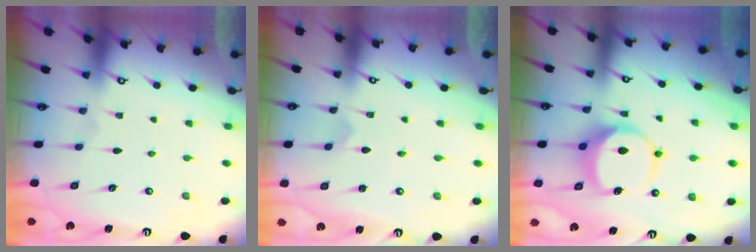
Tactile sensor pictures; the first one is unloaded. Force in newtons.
{"total": 0.0}
{"total": 8.4, "press": 8.3, "slide": 1.2}